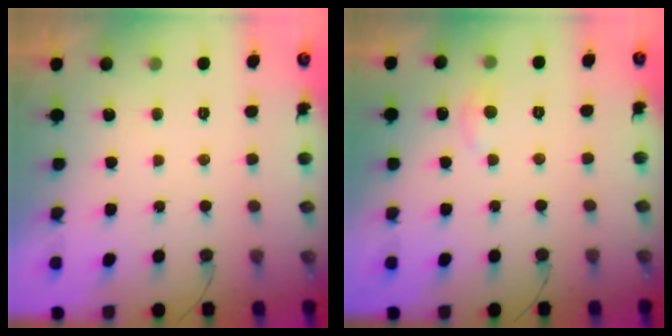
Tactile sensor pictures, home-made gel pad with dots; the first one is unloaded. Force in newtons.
{"total": 5.0, "press": 5.0, "slide": 0.7}